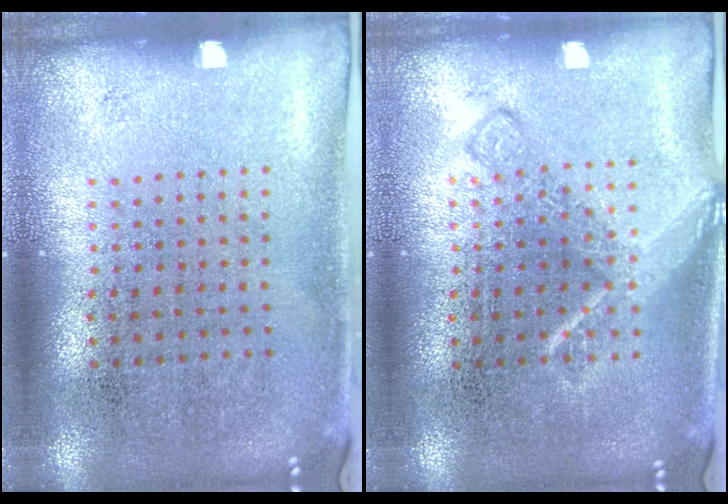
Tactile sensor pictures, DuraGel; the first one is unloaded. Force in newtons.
{"total": 2.1, "press": 2.1, "slide": 0.3}